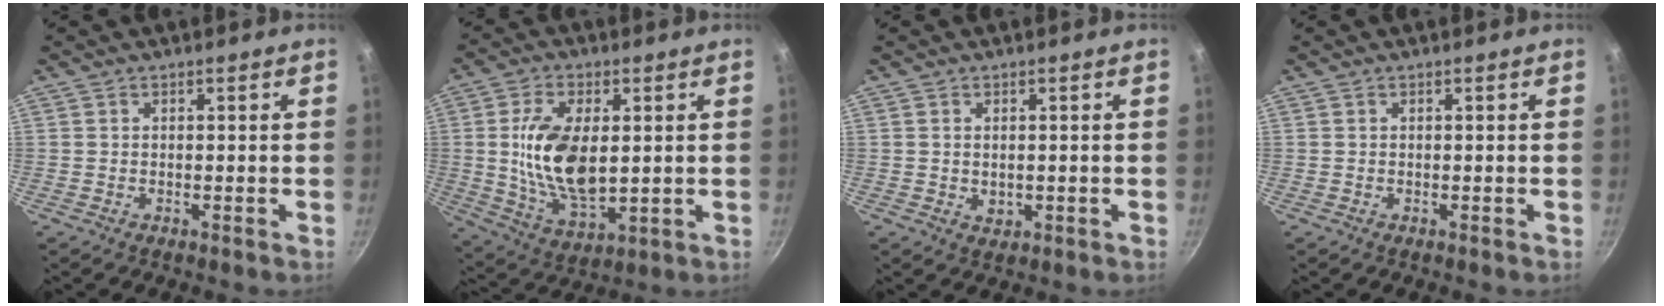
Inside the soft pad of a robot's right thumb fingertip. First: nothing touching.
{"total": 15.1, "force": [1.5, 8.1, 12.7], "torque": [-0.227, -0.010, 0.036]}
{"total": 2.0, "force": [0.1, 1.5, 1.4], "torque": [-0.020, -0.002, 0.003]}
{"total": 0.0}